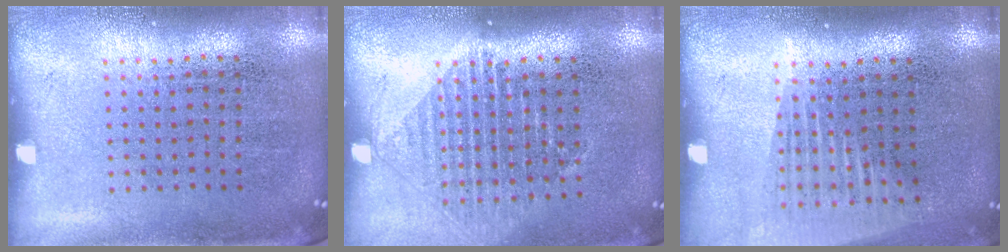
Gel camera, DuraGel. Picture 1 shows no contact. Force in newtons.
{"total": 1.2, "press": 1.1, "slide": 0.6}
{"total": 1.4, "press": 1.2, "slide": 0.8}